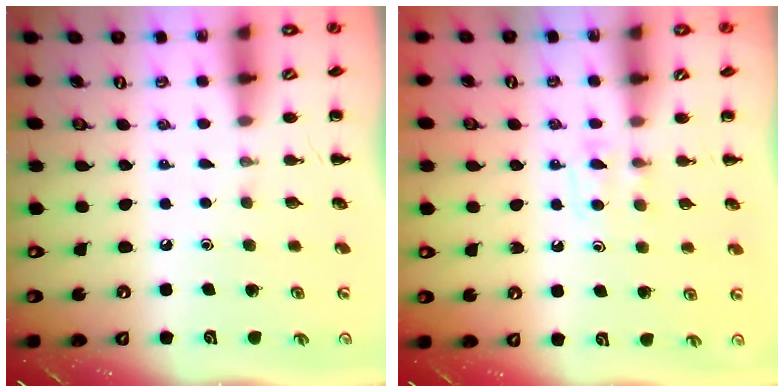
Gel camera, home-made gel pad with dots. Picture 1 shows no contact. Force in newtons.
{"total": 5.3, "press": 5.0, "slide": 1.7}